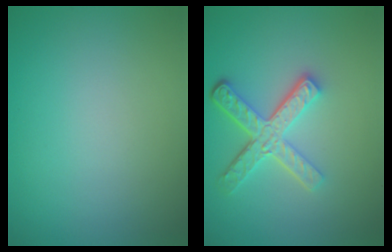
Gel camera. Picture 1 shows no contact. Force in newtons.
{"total": 4.8, "press": 3.6, "slide": 3.2}